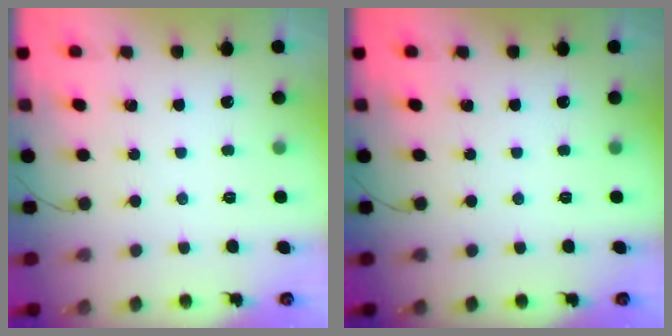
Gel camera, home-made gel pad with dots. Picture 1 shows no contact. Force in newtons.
{"total": 0.0}